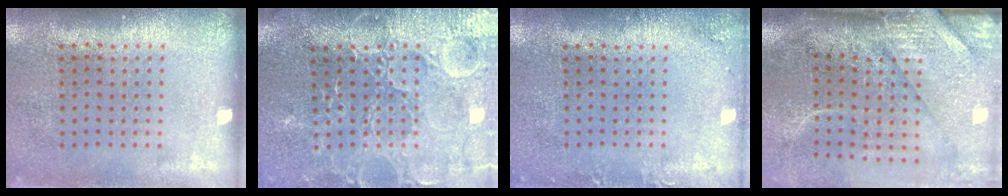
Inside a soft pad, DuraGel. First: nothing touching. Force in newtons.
{"total": 3.8, "press": 3.7, "slide": 0.8}
{"total": 1.3, "press": 1.3, "slide": 0.0}
{"total": 4.1, "press": 3.5, "slide": 2.1}